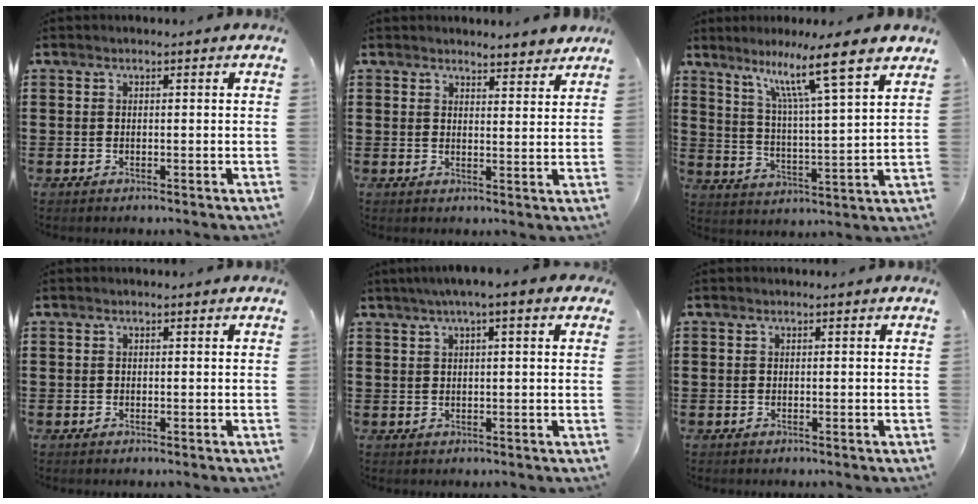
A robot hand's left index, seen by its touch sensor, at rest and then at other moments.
{"total": 3.5, "force": [3.4, 0.5, 0.4], "torque": [-0.010, -0.010, 0.064]}
{"total": 10.4, "force": [7.8, -0.1, 6.9], "torque": [-0.136, -0.049, 0.120]}
{"total": 0.0}
{"total": 3.4, "force": [1.7, 0.1, 2.9], "torque": [-0.059, 0.006, 0.030]}
{"total": 0.0}